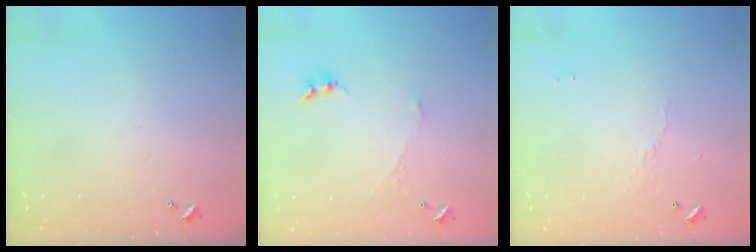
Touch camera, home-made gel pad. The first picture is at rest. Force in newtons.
{"total": 1.0, "press": 0.9, "slide": 0.4}
{"total": 4.3, "press": 4.3, "slide": 0.5}